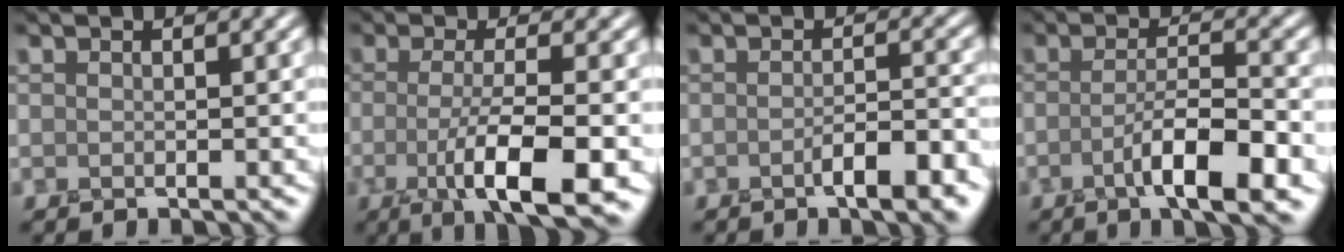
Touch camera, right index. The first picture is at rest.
{"total": 7.2, "force": [-2.0, 1.7, 6.7], "torque": [-0.105, 0.000, -0.039]}
{"total": 4.2, "force": [-1.7, 1.2, 3.7], "torque": [-0.055, 0.003, -0.028]}
{"total": 6.2, "force": [-2.2, 1.2, 5.6], "torque": [-0.089, 0.009, -0.042]}